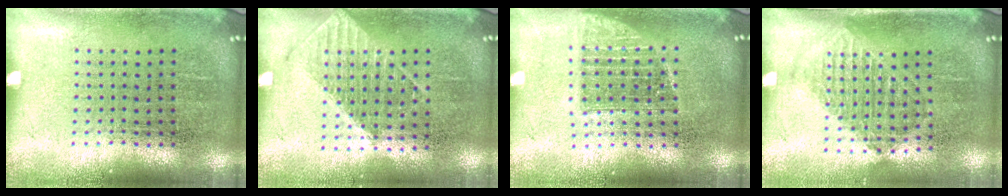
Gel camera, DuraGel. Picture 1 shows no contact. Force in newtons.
{"total": 1.1, "press": 1.0, "slide": 0.3}
{"total": 1.3, "press": 1.1, "slide": 0.7}
{"total": 1.3, "press": 1.1, "slide": 0.6}